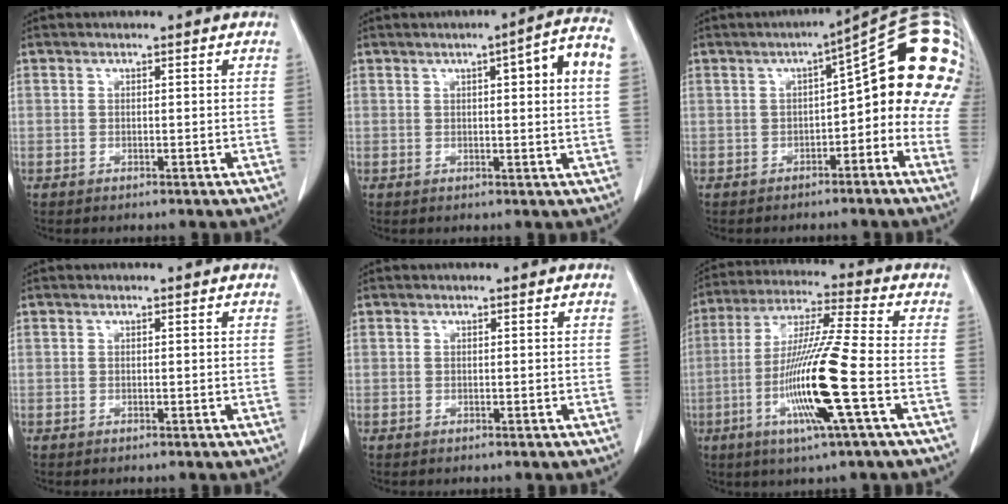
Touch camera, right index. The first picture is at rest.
{"total": 8.0, "force": [2.0, -0.2, 7.8], "torque": [-0.107, 0.010, 0.022]}
{"total": 17.4, "force": [2.7, 4.3, 16.6], "torque": [-0.216, 0.047, 0.028]}
{"total": 0.0}
{"total": 0.0}
{"total": 14.6, "force": [-4.3, -0.8, 14.0], "torque": [-0.281, -0.014, -0.087]}